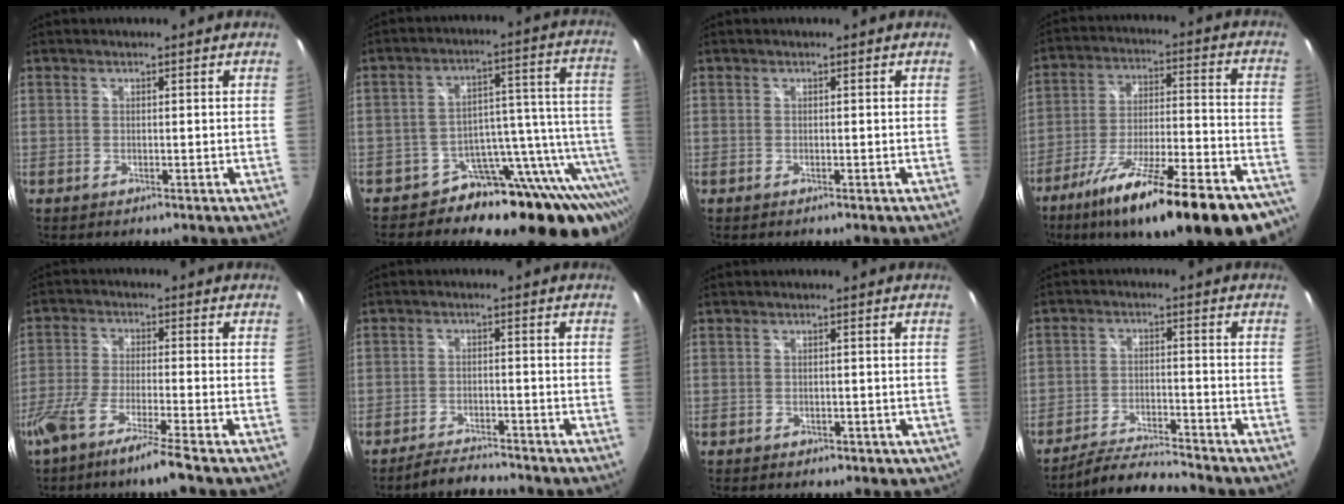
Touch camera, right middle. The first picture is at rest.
{"total": 17.7, "force": [-11.2, 9.0, 10.2], "torque": [-0.110, 0.011, -0.174]}
{"total": 0.0}
{"total": 28.3, "force": [-20.9, 6.1, 18.0], "torque": [-0.284, -0.055, -0.297]}
{"total": 10.0, "force": [-7.4, -0.4, 6.7], "torque": [-0.143, -0.028, -0.135]}
{"total": 4.1, "force": [-4.0, 0.4, 0.7], "torque": [-0.033, 0.000, -0.066]}
{"total": 2.1, "force": [-0.7, 1.7, 0.9], "torque": [-0.016, -0.005, -0.002]}
{"total": 6.7, "force": [-6.5, -0.1, 1.6], "torque": [-0.055, 0.002, -0.117]}